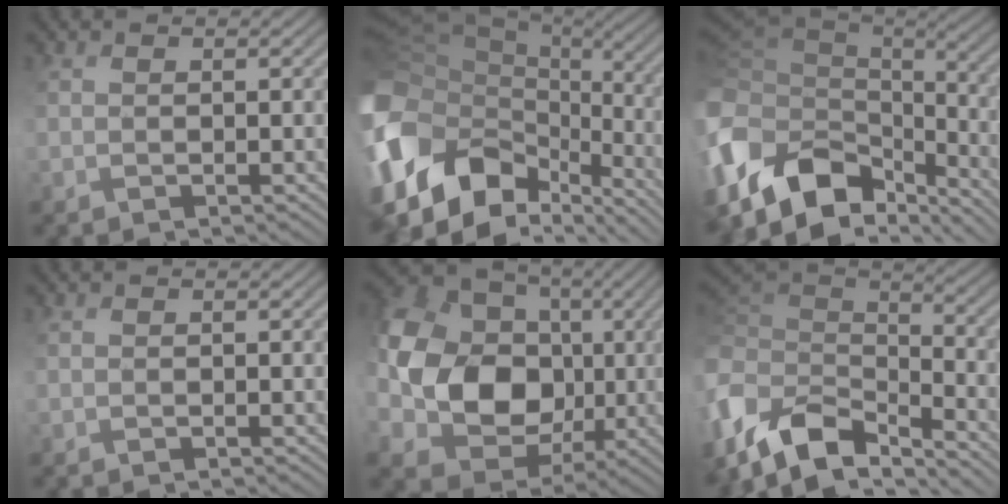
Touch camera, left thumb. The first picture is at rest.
{"total": 17.3, "force": [-5.7, 11.3, 11.8], "torque": [-0.291, -0.017, -0.095]}
{"total": 15.1, "force": [-6.4, 9.3, 10.0], "torque": [-0.269, -0.036, -0.087]}
{"total": 0.0}
{"total": 21.3, "force": [1.6, 18.0, 11.1], "torque": [-0.305, -0.010, 0.034]}
{"total": 10.8, "force": [-3.9, 6.9, 7.3], "torque": [-0.185, -0.005, -0.075]}